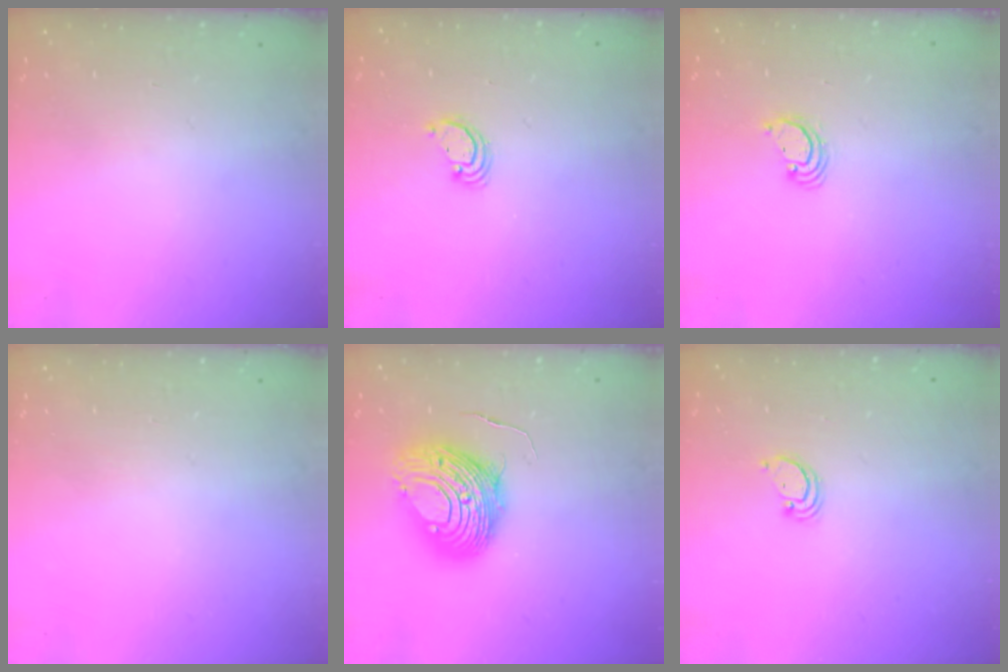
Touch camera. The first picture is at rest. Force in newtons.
{"total": 2.8, "press": 2.8, "slide": 0.2}
{"total": 2.8, "press": 2.8, "slide": 0.2}
{"total": 0.0}
{"total": 12.1, "press": 12.1, "slide": 1.2}
{"total": 2.4, "press": 2.4, "slide": 0.2}